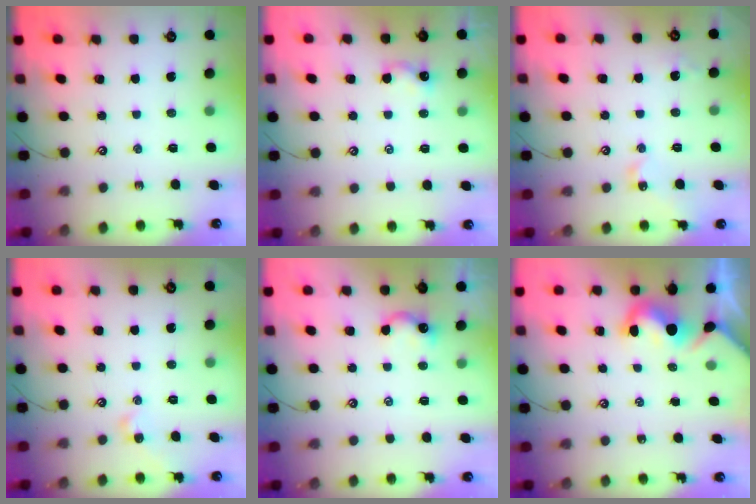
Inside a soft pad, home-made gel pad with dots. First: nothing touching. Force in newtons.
{"total": 0.9, "press": 0.9, "slide": 0.3}
{"total": 4.4, "press": 4.4, "slide": 0.6}
{"total": 3.0, "press": 2.9, "slide": 0.7}
{"total": 0.8, "press": 0.6, "slide": 0.5}
{"total": 2.9, "press": 2.9, "slide": 0.4}